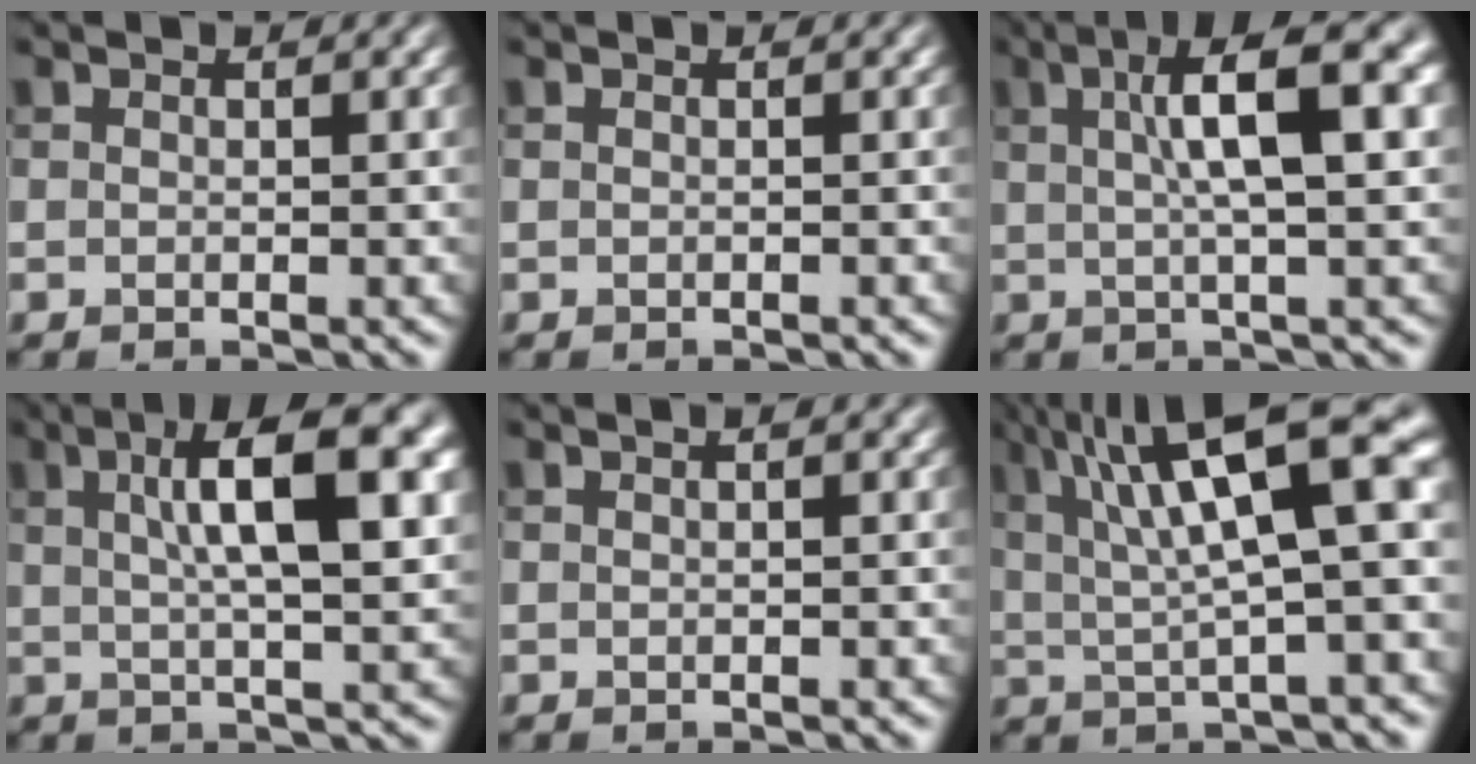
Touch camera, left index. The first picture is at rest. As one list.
[{"total": 0.0}, {"total": 8.6, "force": [2.5, 1.9, 8.0], "torque": [-0.115, 0.019, 0.033]}, {"total": 10.1, "force": [3.1, 2.6, 9.2], "torque": [-0.129, 0.015, 0.043]}, {"total": 0.9, "force": [0.6, 0.1, 0.7], "torque": [-0.010, 0.009, 0.003]}, {"total": 12.9, "force": [4.8, 3.4, 11.5], "torque": [-0.183, 0.015, 0.078]}]